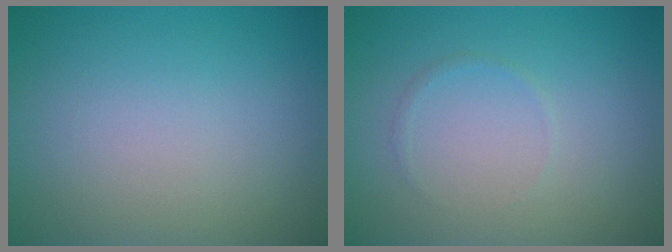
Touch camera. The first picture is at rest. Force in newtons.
{"total": 0.5, "press": 0.5, "slide": 0.0}